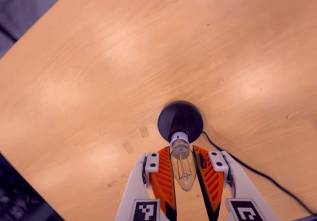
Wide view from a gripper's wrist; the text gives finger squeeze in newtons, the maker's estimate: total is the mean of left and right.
{"total": 11.0, "left": 10.2, "right": 11.7}